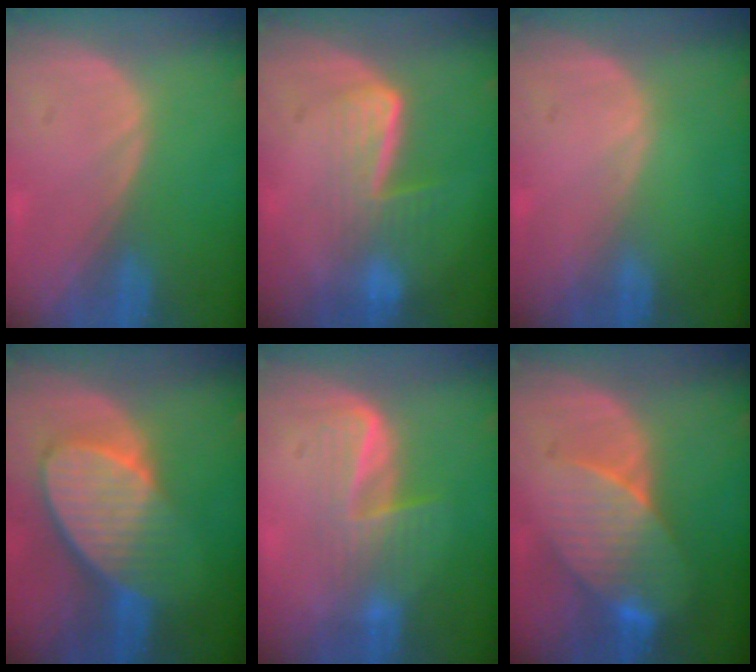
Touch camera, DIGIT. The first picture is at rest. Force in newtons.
{"total": 6.6, "press": 5.5, "slide": 3.6}
{"total": 0.0}
{"total": 9.4, "press": 8.3, "slide": 4.6}
{"total": 6.3, "press": 5.5, "slide": 3.1}
{"total": 8.0, "press": 7.8, "slide": 2.0}